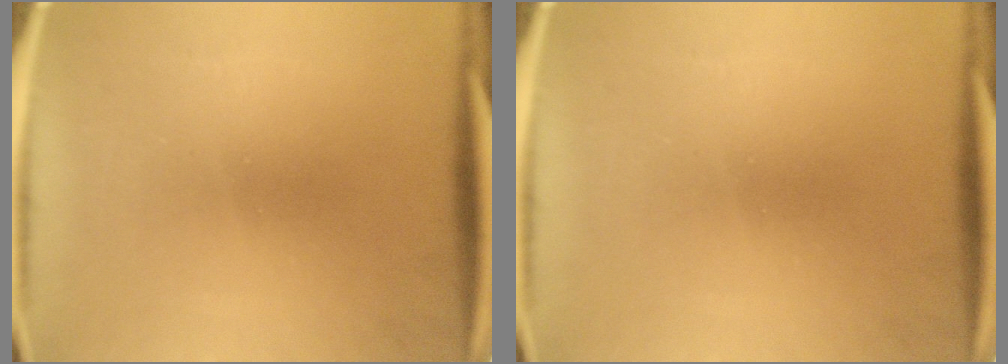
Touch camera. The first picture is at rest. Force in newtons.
{"total": 0.0}